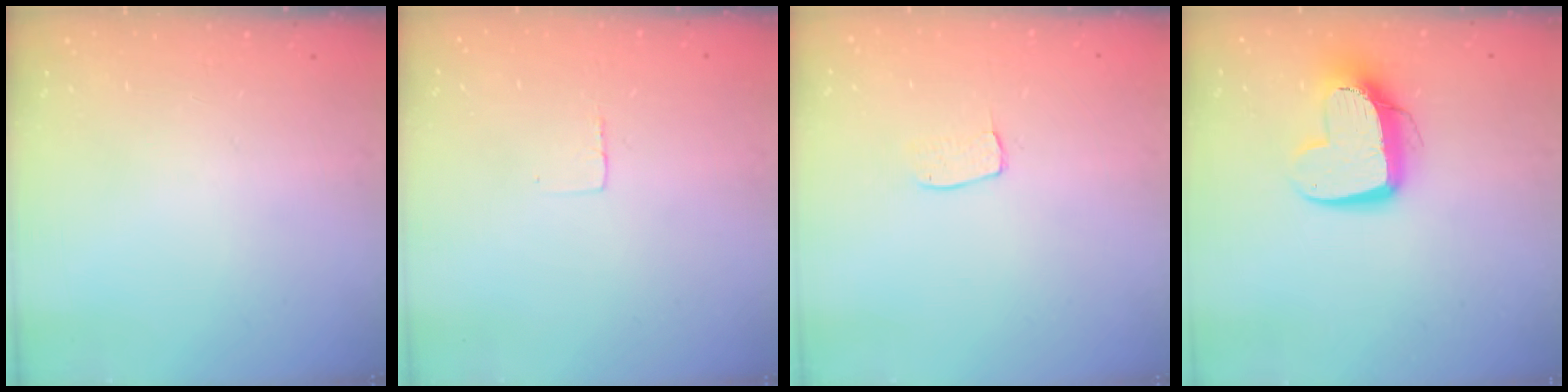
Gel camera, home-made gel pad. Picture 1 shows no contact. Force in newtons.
{"total": 2.3, "press": 2.3, "slide": 0.1}
{"total": 4.6, "press": 4.6, "slide": 0.3}
{"total": 12.1, "press": 12.0, "slide": 1.2}